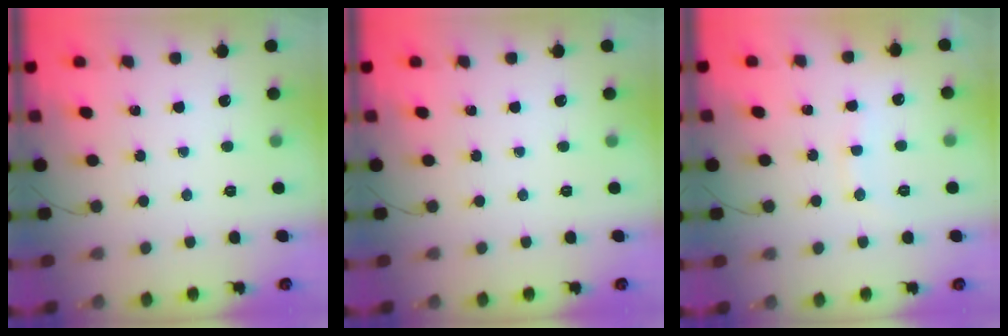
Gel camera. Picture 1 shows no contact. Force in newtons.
{"total": 0.0}
{"total": 7.3, "press": 7.2, "slide": 0.9}